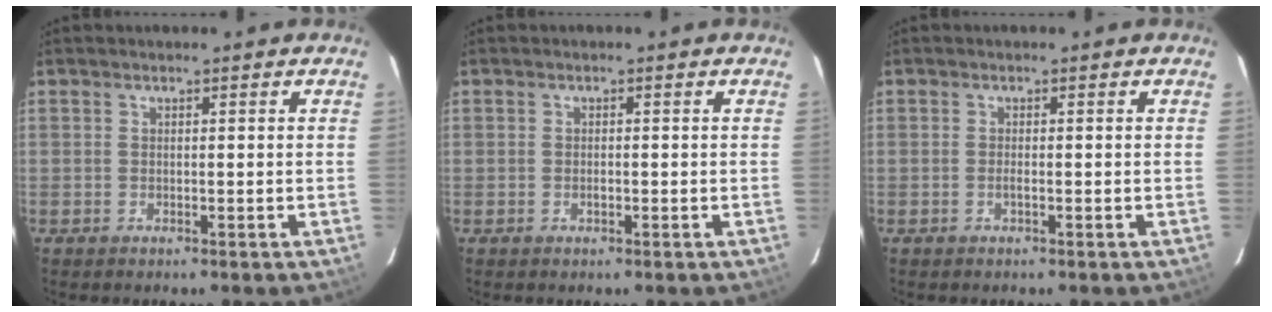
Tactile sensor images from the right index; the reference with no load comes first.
{"total": 0.9, "force": [-0.3, 0.6, 0.7], "torque": [-0.012, 0.002, -0.006]}
{"total": 0.9, "force": [-0.4, 0.0, 0.8], "torque": [-0.015, 0.001, -0.008]}